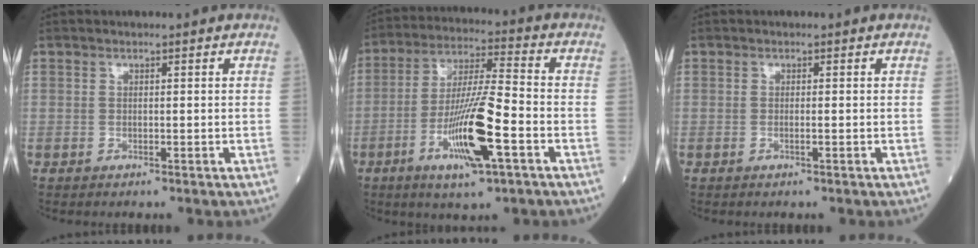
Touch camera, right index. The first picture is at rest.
{"total": 13.3, "force": [-4.9, 1.2, 12.3], "torque": [-0.234, -0.010, -0.087]}
{"total": 0.6, "force": [-0.2, 0.0, 0.6], "torque": [-0.012, 0.000, -0.004]}